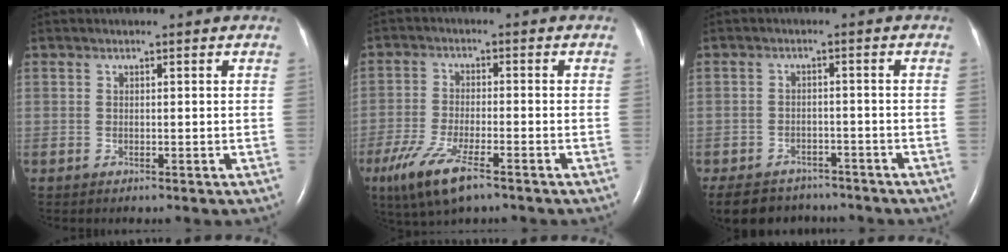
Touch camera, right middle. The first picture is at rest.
{"total": 9.1, "force": [-5.6, 2.0, 6.9], "torque": [-0.144, -0.022, -0.098]}
{"total": 11.3, "force": [-9.2, 5.8, 3.1], "torque": [-0.063, -0.001, -0.121]}